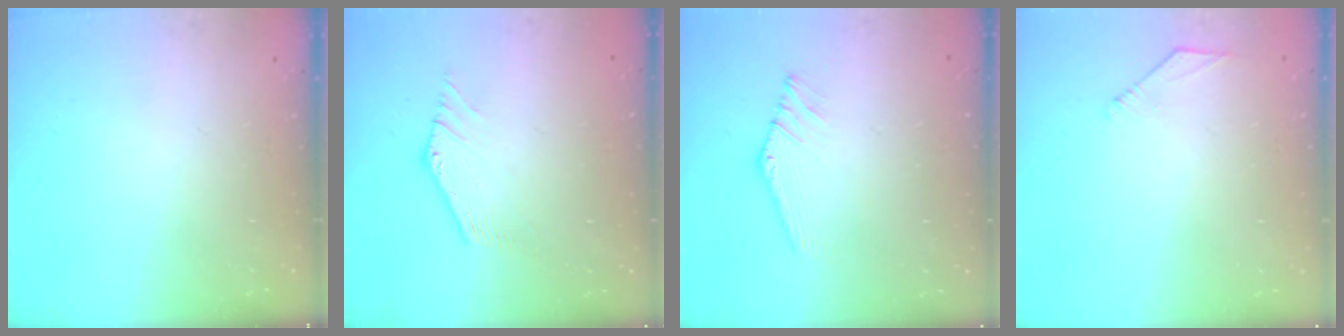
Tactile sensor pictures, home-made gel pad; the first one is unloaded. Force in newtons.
{"total": 0.0}
{"total": 0.5, "press": 0.4, "slide": 0.3}
{"total": 3.0, "press": 2.9, "slide": 0.7}